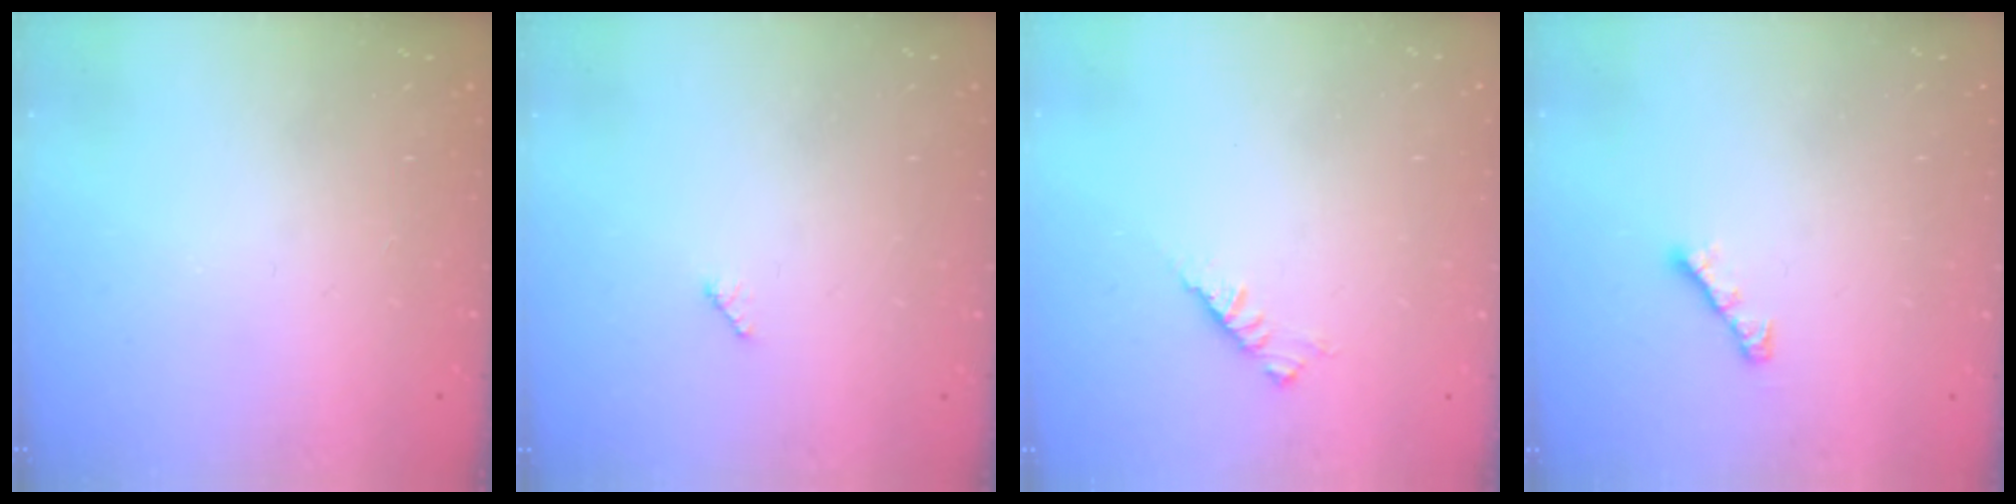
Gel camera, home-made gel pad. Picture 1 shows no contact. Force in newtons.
{"total": 2.9, "press": 2.9, "slide": 0.4}
{"total": 2.9, "press": 2.8, "slide": 0.7}
{"total": 4.1, "press": 4.0, "slide": 0.7}